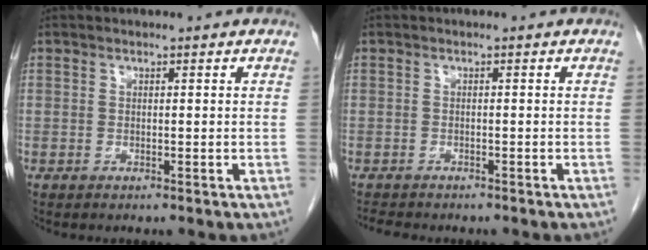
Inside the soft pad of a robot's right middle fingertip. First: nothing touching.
{"total": 3.1, "force": [-2.8, 0.9, 1.1], "torque": [-0.022, -0.009, -0.039]}